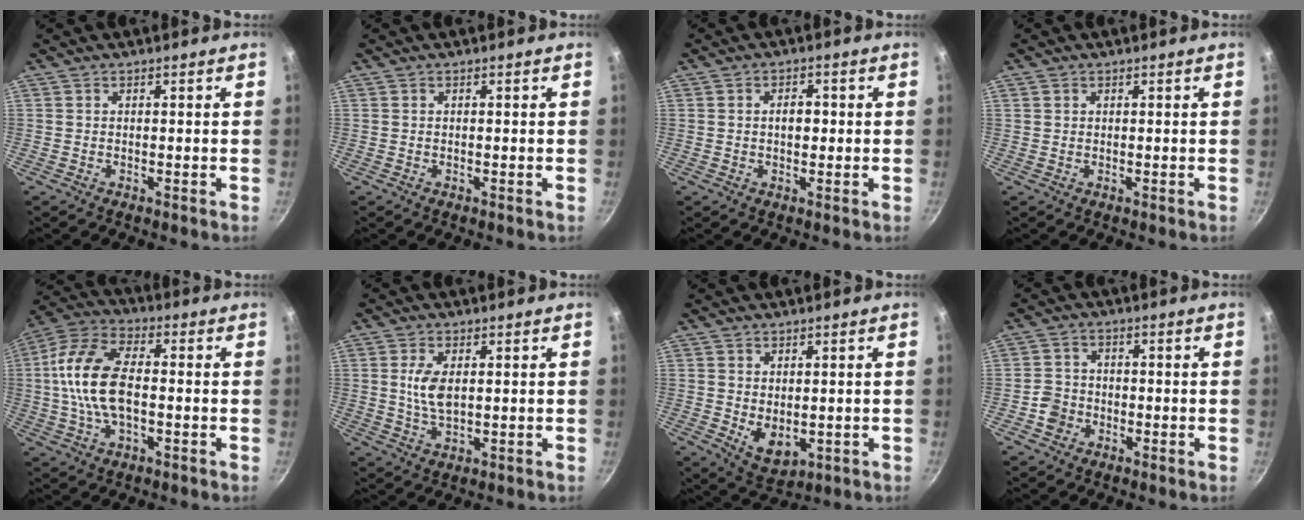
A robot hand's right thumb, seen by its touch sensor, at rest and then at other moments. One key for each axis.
{"total": 0.0}
{"total": 5.0, "fx": 0.2, "fy": 3.2, "fz": 3.8, "tx": -0.035, "ty": 0.013, "tz": -0.001}
{"total": 0.9, "fx": 0.4, "fy": 0.7, "fz": 0.3, "tx": -0.003, "ty": 0.002, "tz": 0.004}
{"total": 14.7, "fx": -0.4, "fy": 7.7, "fz": 12.5, "tx": -0.240, "ty": 0.030, "tz": -0.025}
{"total": 5.5, "fx": 1.1, "fy": 2.7, "fz": 4.7, "tx": -0.092, "ty": -0.008, "tz": 0.023}
{"total": 5.9, "fx": 0.5, "fy": 3.9, "fz": 4.5, "tx": -0.060, "ty": -0.021, "tz": 0.023}
{"total": 4.0, "fx": -1.6, "fy": 3.5, "fz": 1.1, "tx": -0.006, "ty": 0.022, "tz": -0.032}